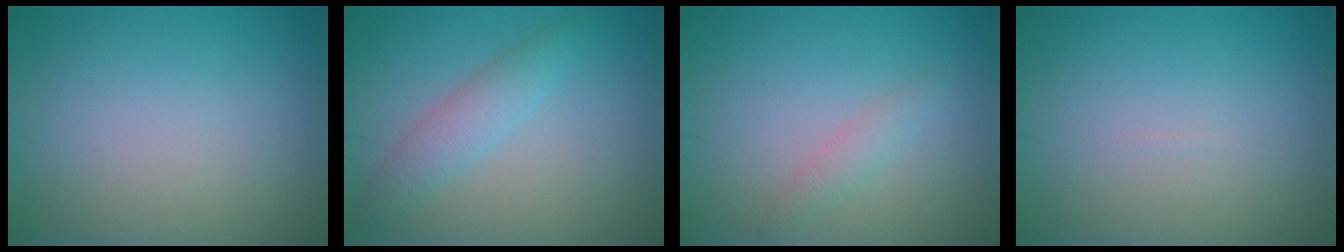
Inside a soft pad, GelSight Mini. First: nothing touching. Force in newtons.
{"total": 2.5, "press": 2.5, "slide": 0.1}
{"total": 1.3, "press": 1.3, "slide": 0.1}
{"total": 0.0}